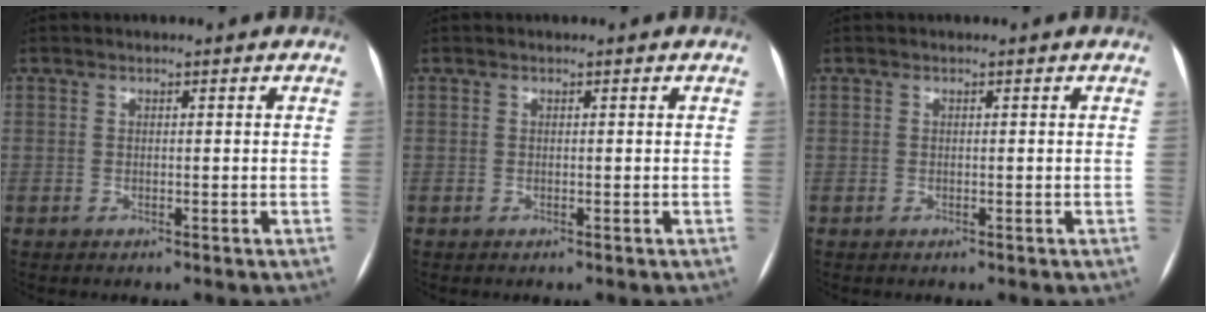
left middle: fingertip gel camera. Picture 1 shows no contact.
{"total": 0.0}
{"total": 0.0}